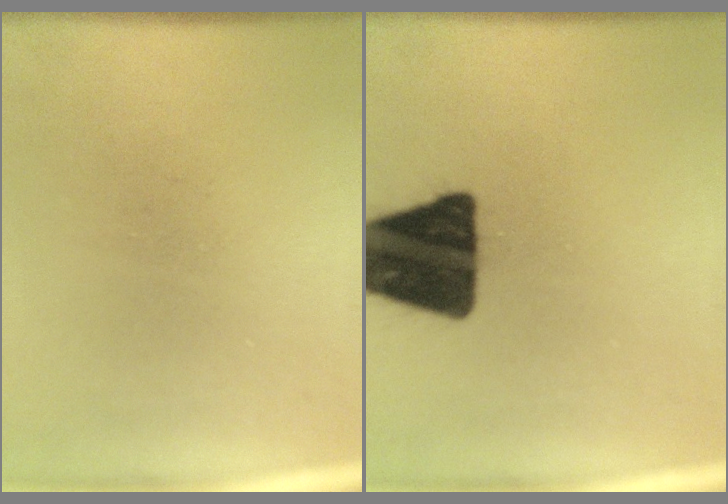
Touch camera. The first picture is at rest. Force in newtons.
{"total": 18.7}